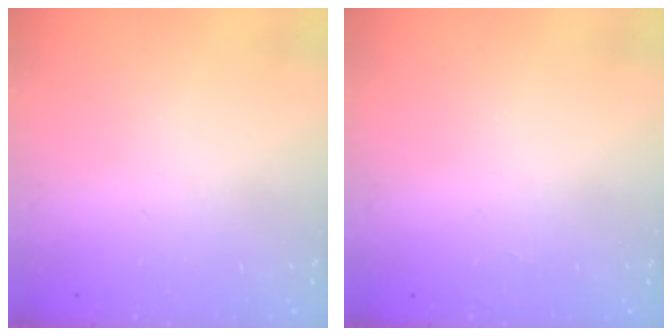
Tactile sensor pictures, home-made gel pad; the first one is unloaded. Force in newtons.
{"total": 0.0}